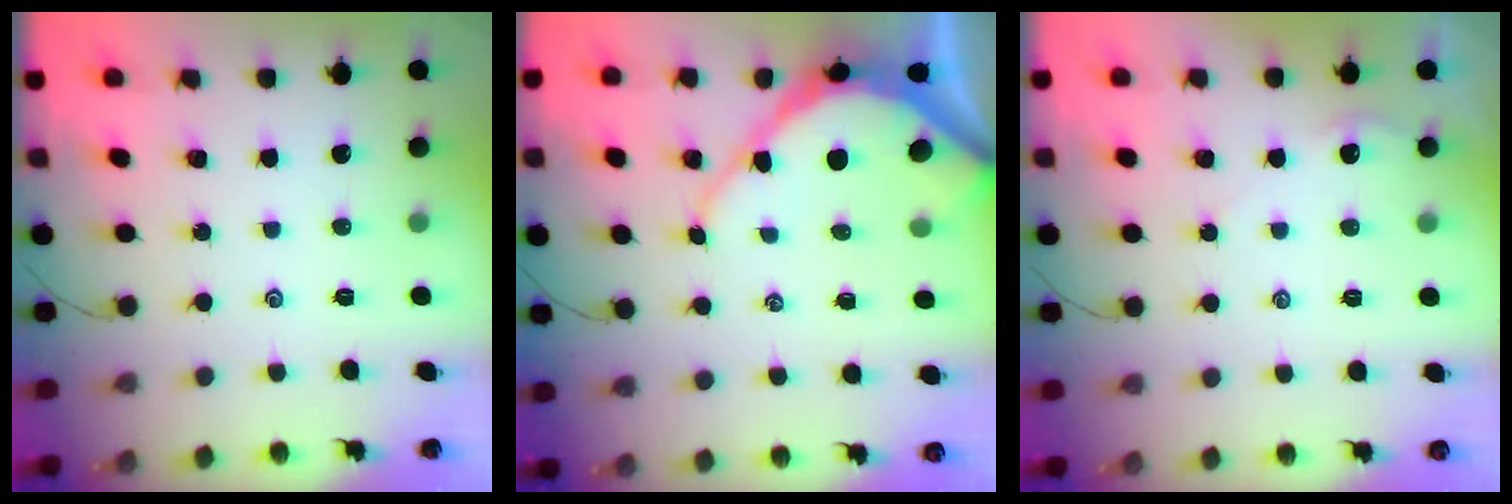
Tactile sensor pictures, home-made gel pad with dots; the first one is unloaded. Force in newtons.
{"total": 8.5, "press": 8.5, "slide": 1.0}
{"total": 0.6, "press": 0.5, "slide": 0.3}